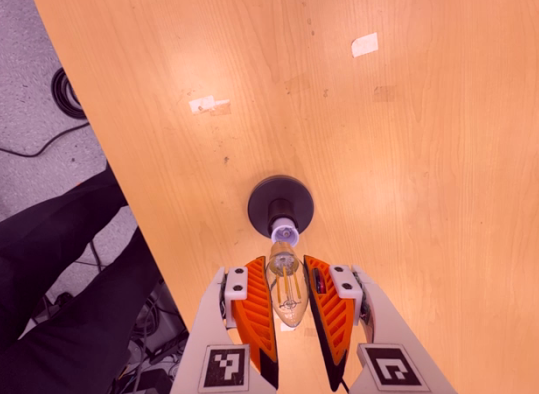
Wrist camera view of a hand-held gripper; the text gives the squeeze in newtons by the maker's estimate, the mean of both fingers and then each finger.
{"total": 13.3, "left": 13.6, "right": 12.9}